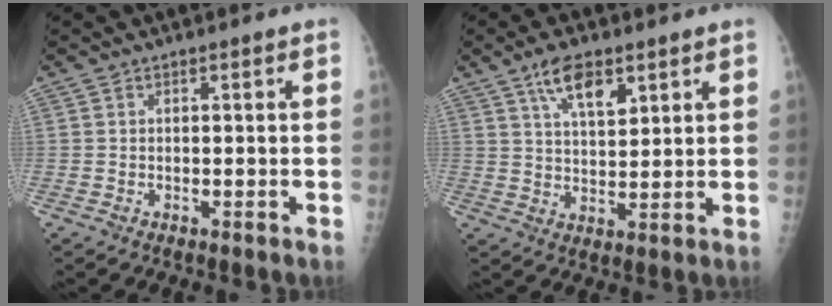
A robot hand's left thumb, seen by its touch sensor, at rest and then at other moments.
{"total": 7.8, "force": [4.4, 3.3, 5.4], "torque": [-0.078, -0.022, 0.080]}